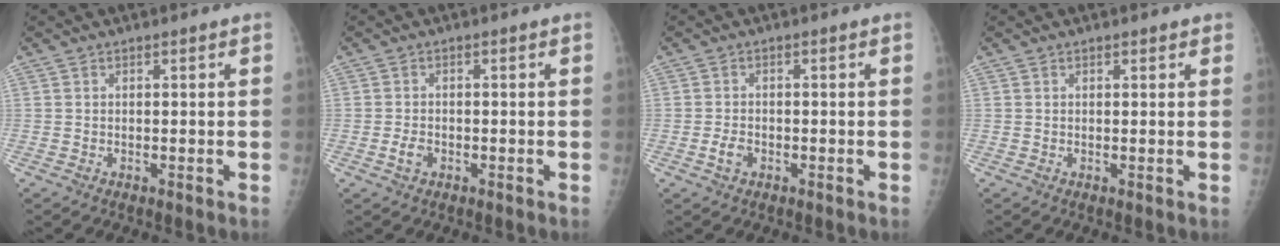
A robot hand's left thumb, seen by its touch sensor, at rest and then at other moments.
{"total": 2.2, "force": [-0.9, 1.5, 1.3], "torque": [-0.023, 0.002, -0.015]}
{"total": 2.4, "force": [-1.0, 1.6, 1.5], "torque": [-0.026, 0.004, -0.018]}
{"total": 1.1, "force": [0.8, 0.5, 0.6], "torque": [-0.003, -0.003, 0.008]}